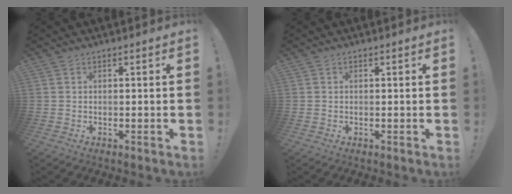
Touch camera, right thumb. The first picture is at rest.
{"total": 0.0}